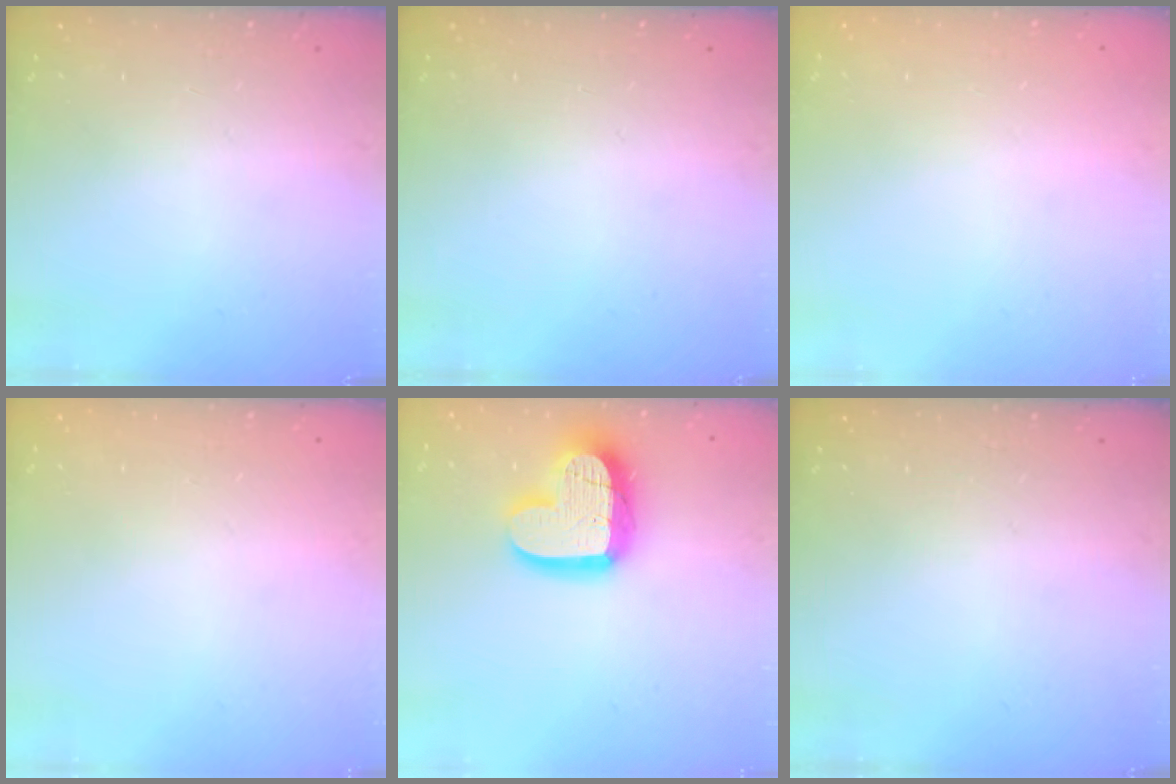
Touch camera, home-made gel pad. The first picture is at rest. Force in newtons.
{"total": 0.0}
{"total": 0.0}
{"total": 0.0}
{"total": 17.1, "press": 17.0, "slide": 1.6}
{"total": 0.0}